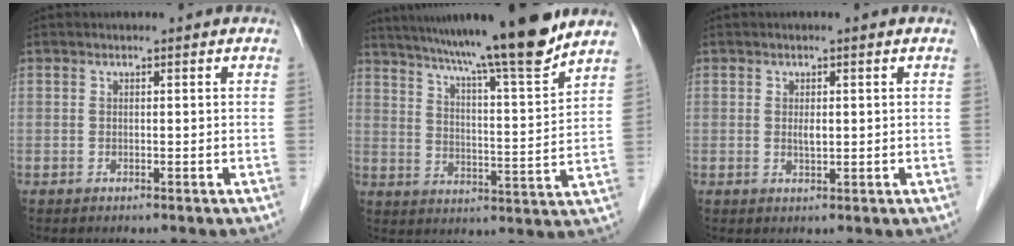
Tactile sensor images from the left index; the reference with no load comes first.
{"total": 17.6, "force": [14.8, -0.9, 9.5], "torque": [-0.152, -0.011, 0.222]}
{"total": 1.4, "force": [0.2, 0.4, 1.3], "torque": [-0.027, -0.002, 0.007]}